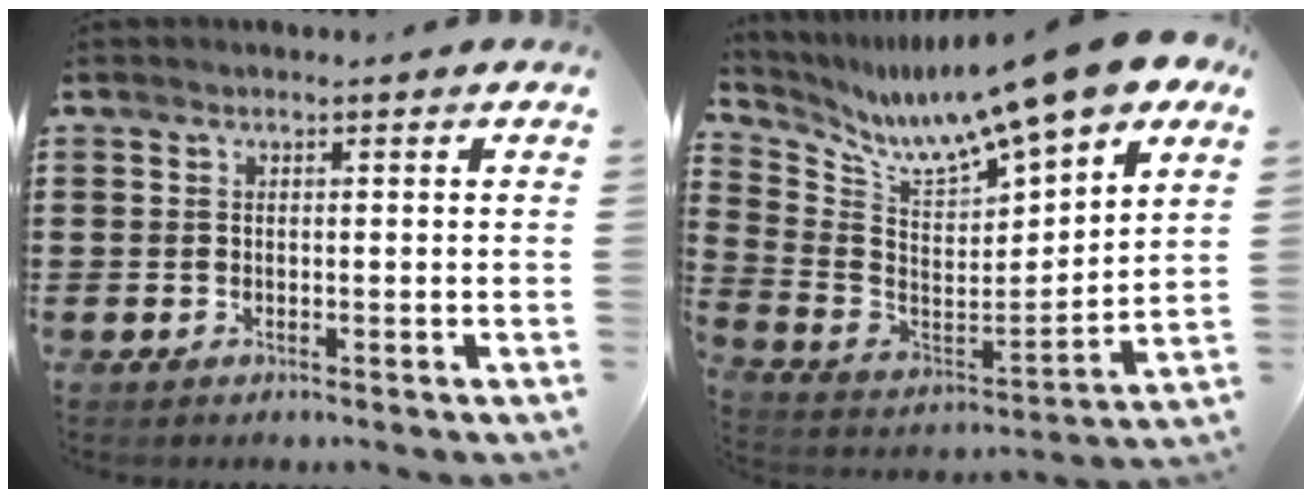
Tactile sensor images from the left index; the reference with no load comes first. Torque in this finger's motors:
{"motor_torque": [2.14, 0.00, 1.05, 0.21]}